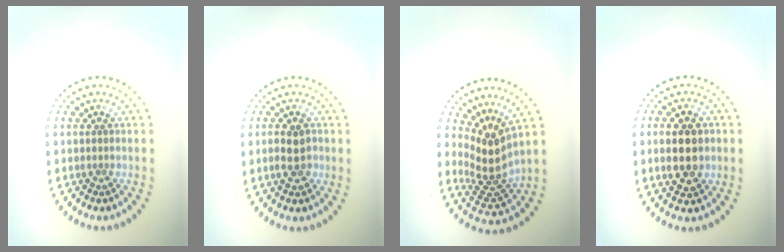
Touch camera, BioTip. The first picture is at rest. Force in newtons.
{"total": 2.5, "press": 2.4, "slide": 0.4}
{"total": 3.8, "press": 2.6, "slide": 2.7}
{"total": 4.6, "press": 4.6, "slide": 0.3}